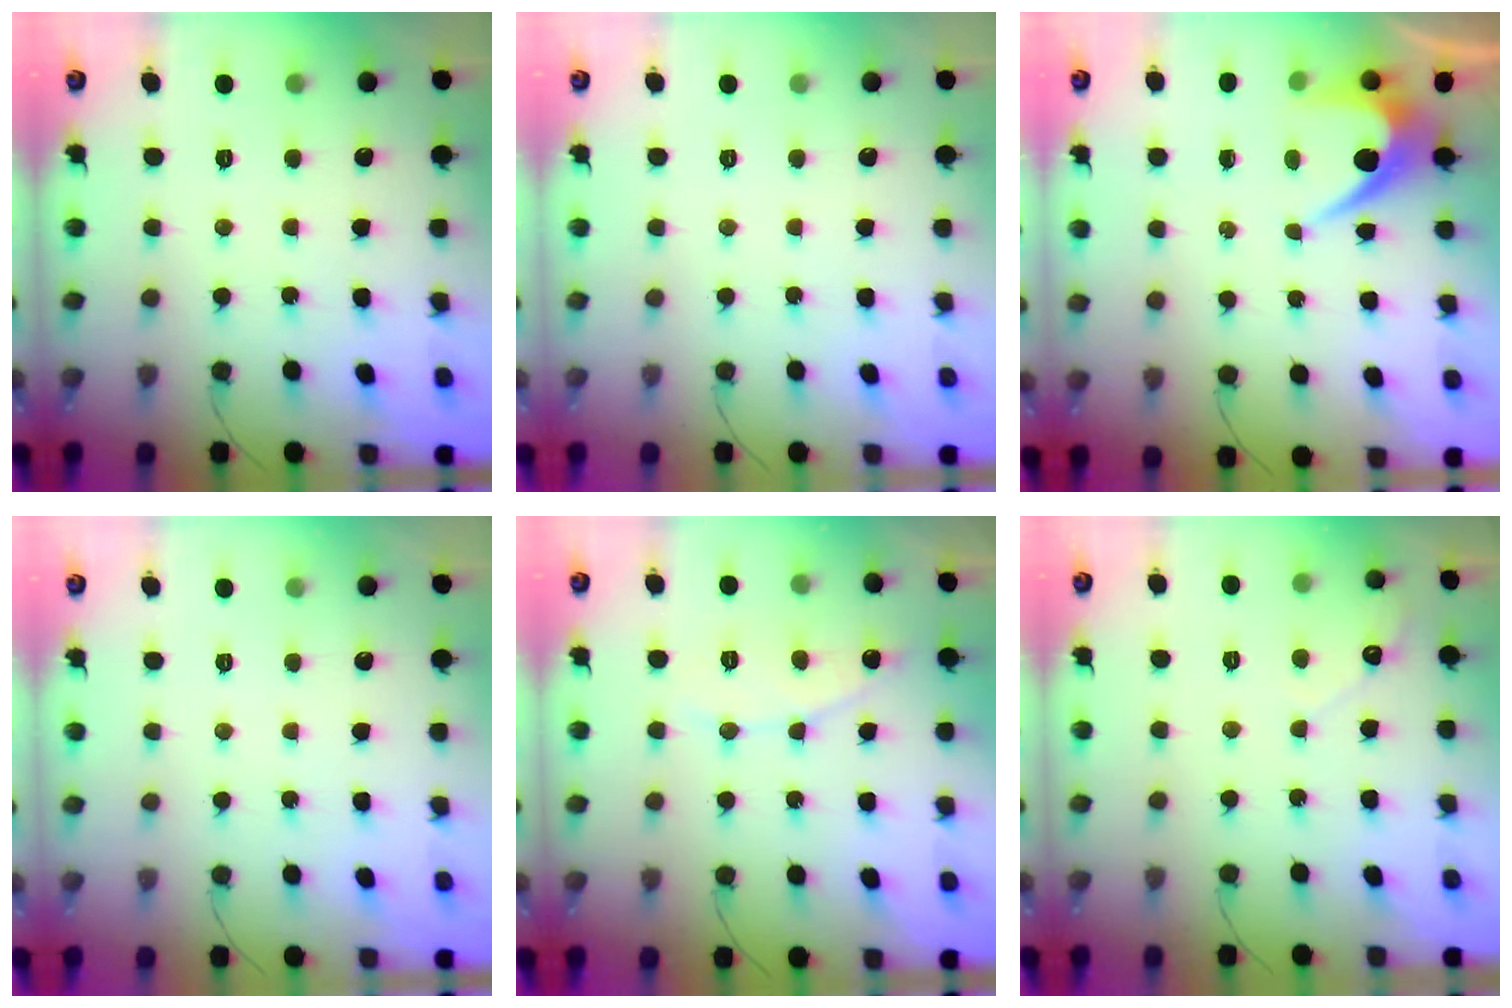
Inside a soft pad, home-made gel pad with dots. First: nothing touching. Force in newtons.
{"total": 0.0}
{"total": 5.8, "press": 5.7, "slide": 0.5}
{"total": 0.0}
{"total": 6.8, "press": 6.8, "slide": 0.5}
{"total": 2.7, "press": 2.7, "slide": 0.2}